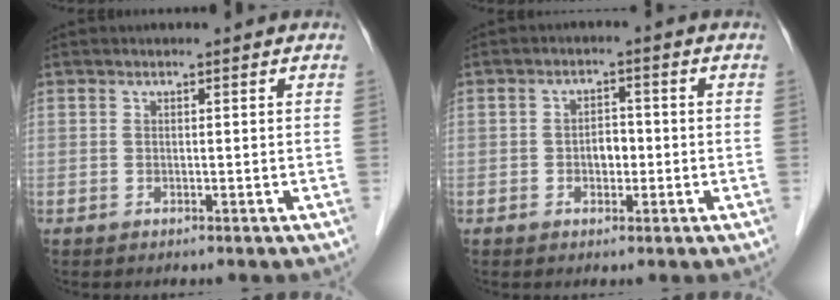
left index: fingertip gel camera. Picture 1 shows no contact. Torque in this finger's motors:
{"motor_torque": [0.04, 0.13, 0.09, 0.00]}